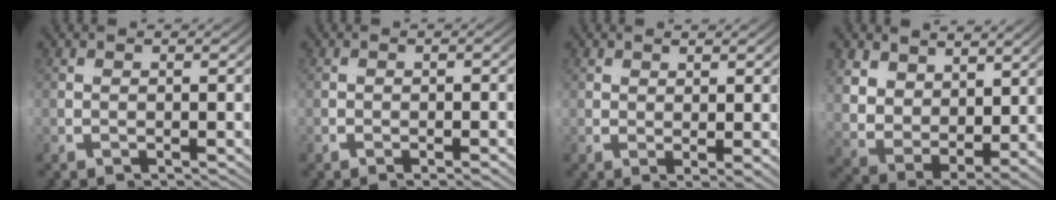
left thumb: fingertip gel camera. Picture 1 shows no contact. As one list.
[{"total": 1.7, "force": [-0.9, -0.8, 1.2], "torque": [-0.028, 0.005, -0.021]}, {"total": 2.8, "force": [0.6, -2.5, 1.2], "torque": [-0.003, 0.025, 0.000]}, {"total": 2.6, "force": [2.6, 0.0, 0.2], "torque": [-0.024, -0.002, 0.045]}]